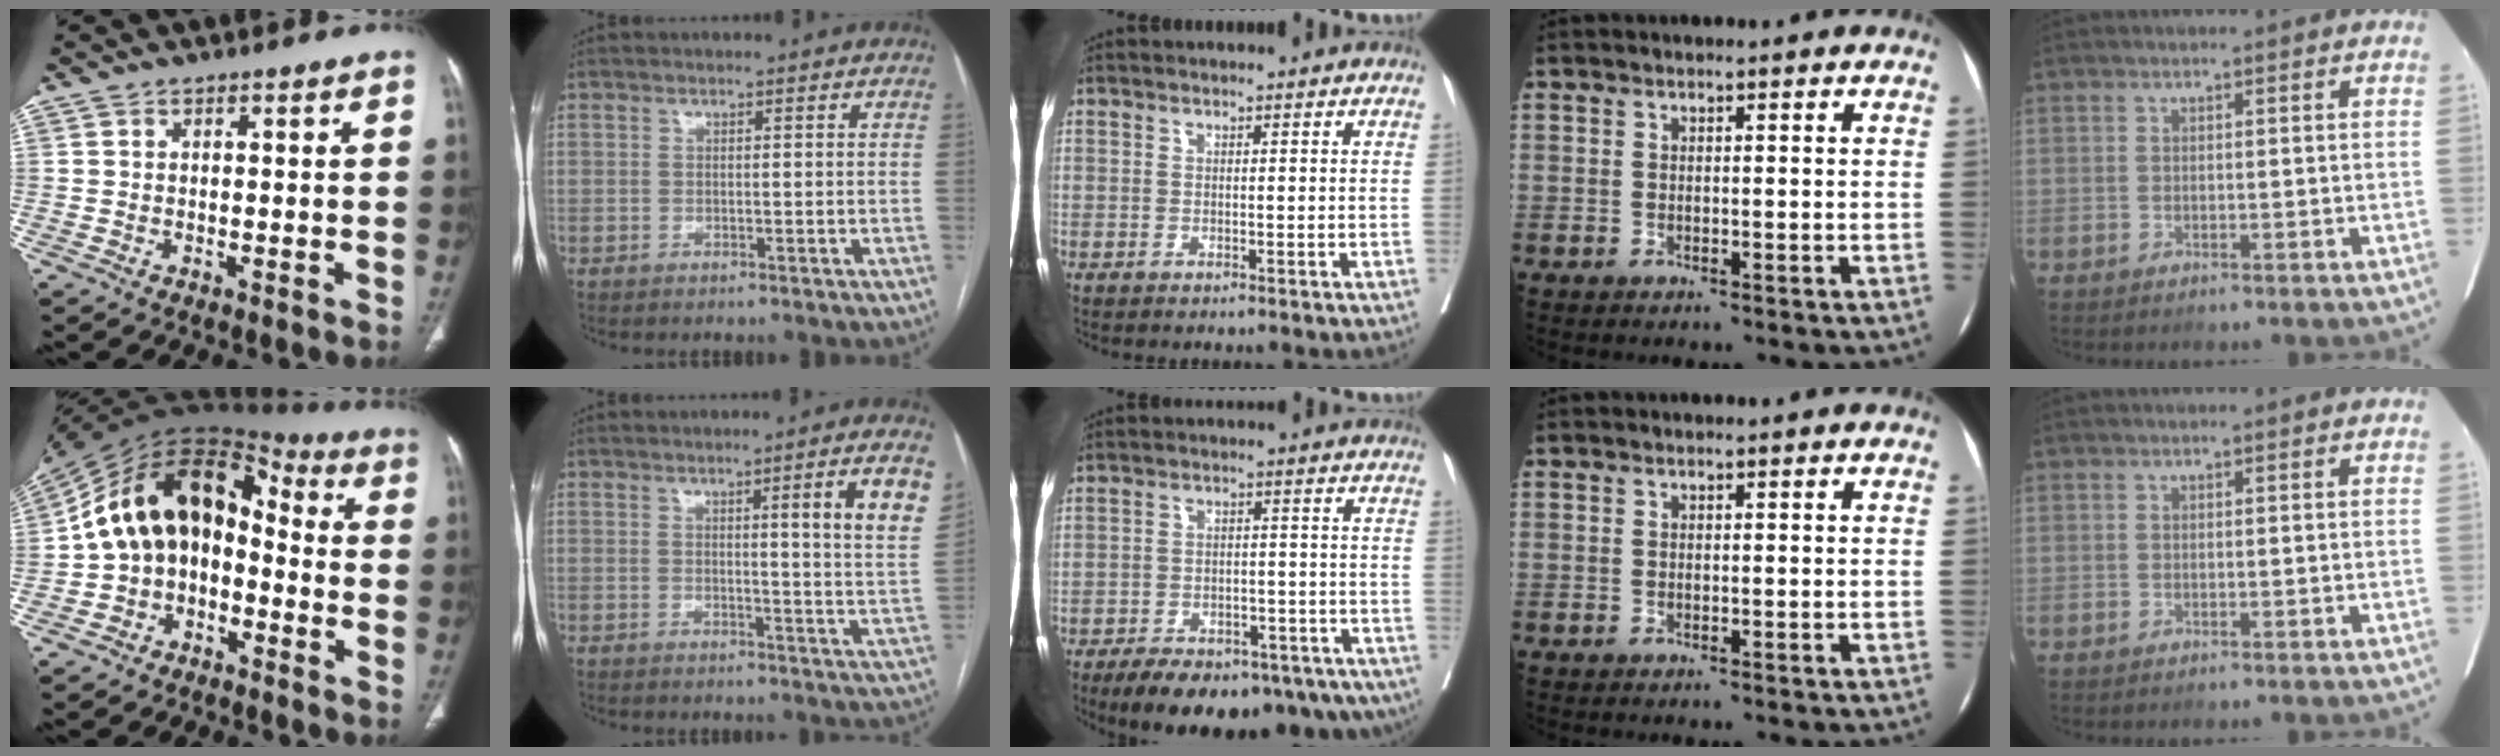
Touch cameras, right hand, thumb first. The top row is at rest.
{"thumb": {"total": 16.9, "force": [-1.8, 12.2, 11.5], "torque": [-0.165, 0.078, -0.044]}, "index": {"total": 9.1, "force": [3.6, -0.9, 8.3], "torque": [-0.100, -0.019, 0.038]}, "middle": {"total": 19.2, "force": [-13.2, 8.2, 11.3], "torque": [-0.154, 0.001, -0.178]}}